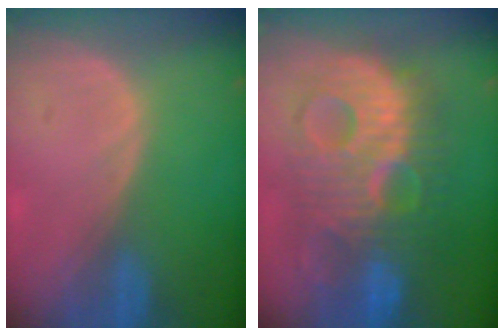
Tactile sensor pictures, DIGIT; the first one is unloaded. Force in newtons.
{"total": 12.5, "press": 12.5, "slide": 1.0}